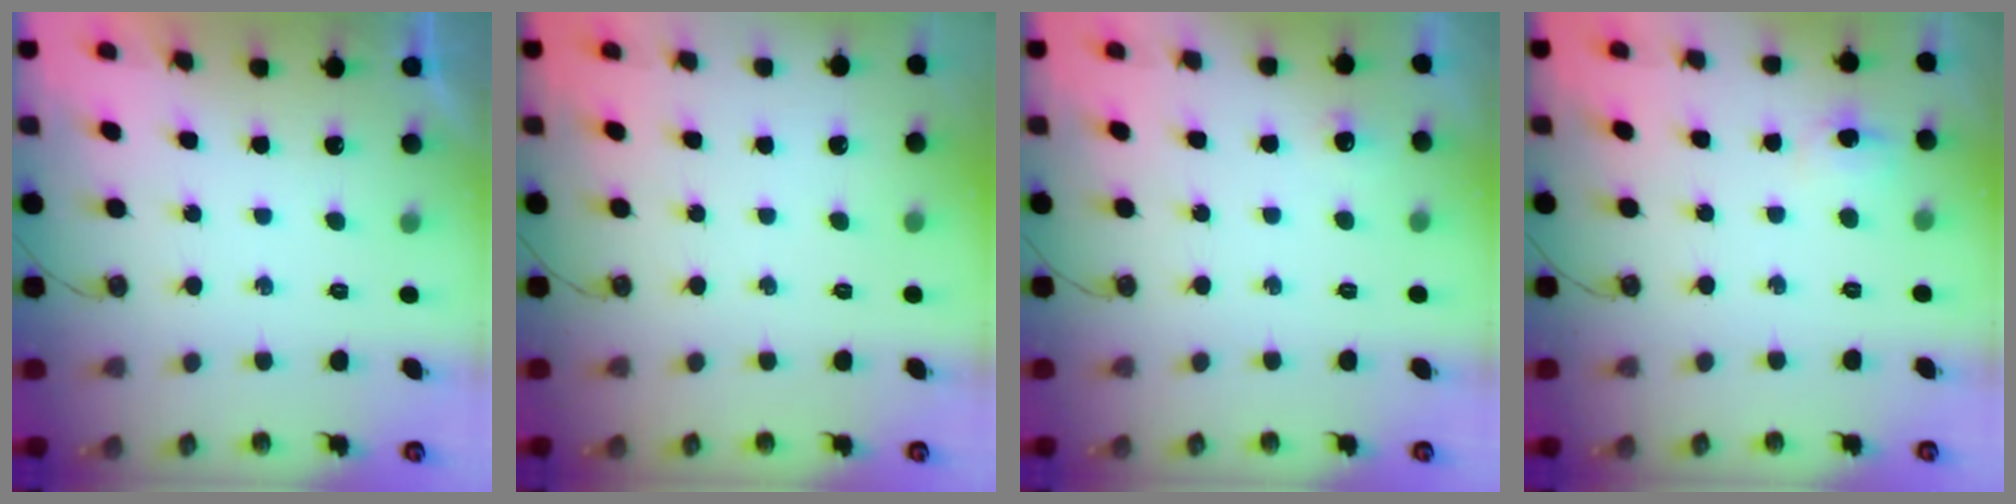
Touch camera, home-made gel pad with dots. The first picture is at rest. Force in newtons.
{"total": 0.0}
{"total": 4.6, "press": 4.5, "slide": 1.0}
{"total": 5.0, "press": 4.5, "slide": 2.2}